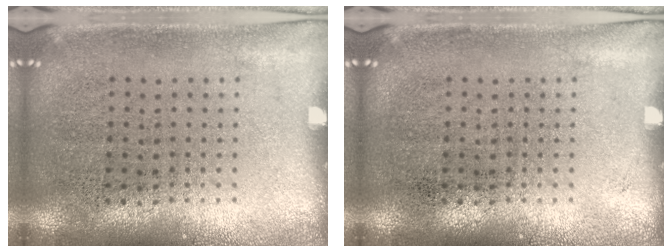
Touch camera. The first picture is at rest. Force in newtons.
{"total": 0.0}